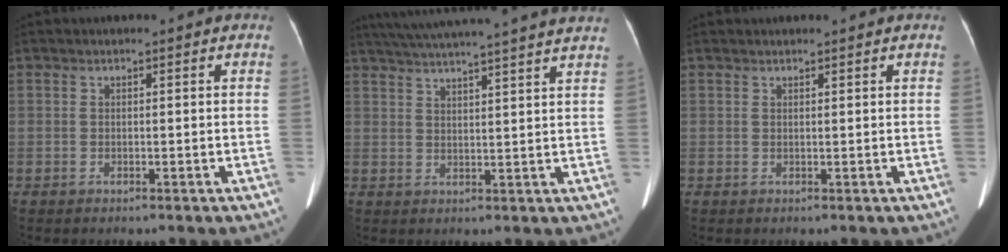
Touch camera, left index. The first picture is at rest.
{"total": 22.6, "force": [20.4, -0.8, 9.7], "torque": [-0.158, -0.011, 0.267]}
{"total": 2.0, "force": [1.8, 0.1, 0.8], "torque": [-0.009, 0.010, 0.024]}